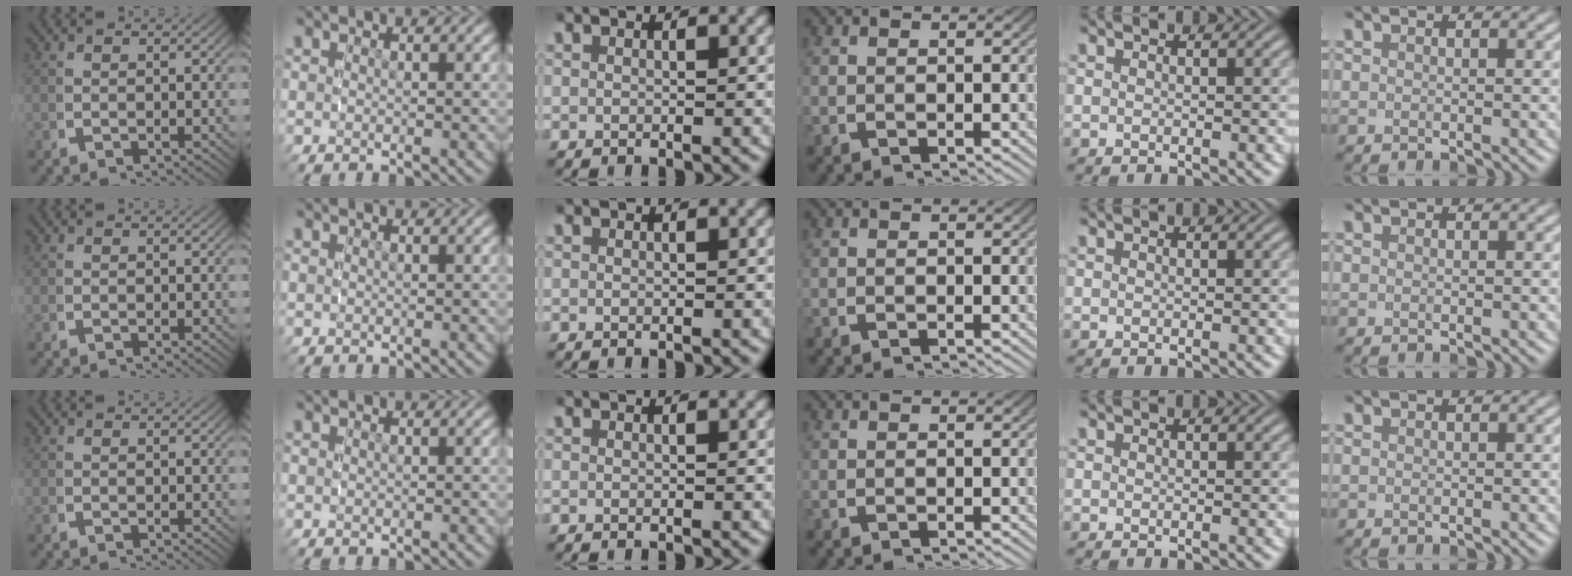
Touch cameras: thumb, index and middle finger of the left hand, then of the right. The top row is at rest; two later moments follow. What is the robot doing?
{"motion": "reach", "object": "pen bag"}